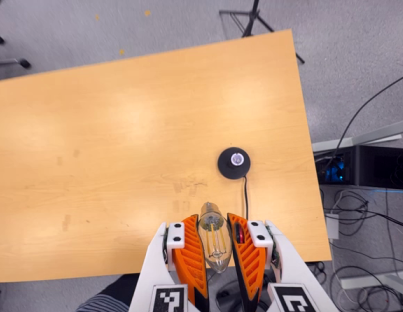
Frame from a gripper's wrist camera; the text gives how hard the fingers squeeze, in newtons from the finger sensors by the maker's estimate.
{"total": 23.5, "left": 25.6, "right": 21.3}